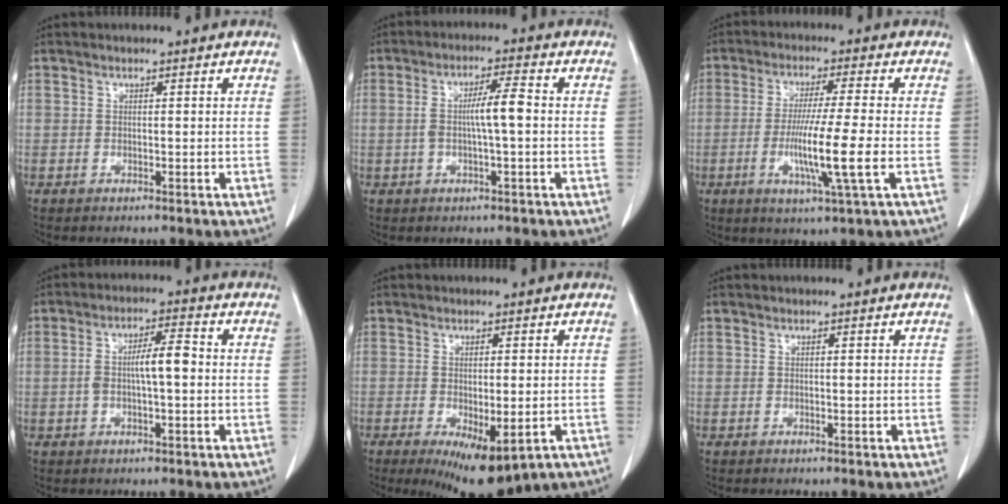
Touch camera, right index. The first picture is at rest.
{"total": 5.2, "force": [-0.2, 0.4, 5.2], "torque": [-0.097, 0.010, -0.003]}
{"total": 9.8, "force": [-2.2, -0.9, 9.5], "torque": [-0.179, -0.022, -0.043]}
{"total": 5.6, "force": [-0.2, 1.3, 5.4], "torque": [-0.104, 0.019, -0.004]}
{"total": 9.9, "force": [-5.3, 3.4, 7.7], "torque": [-0.101, -0.019, -0.071]}
{"total": 0.0}